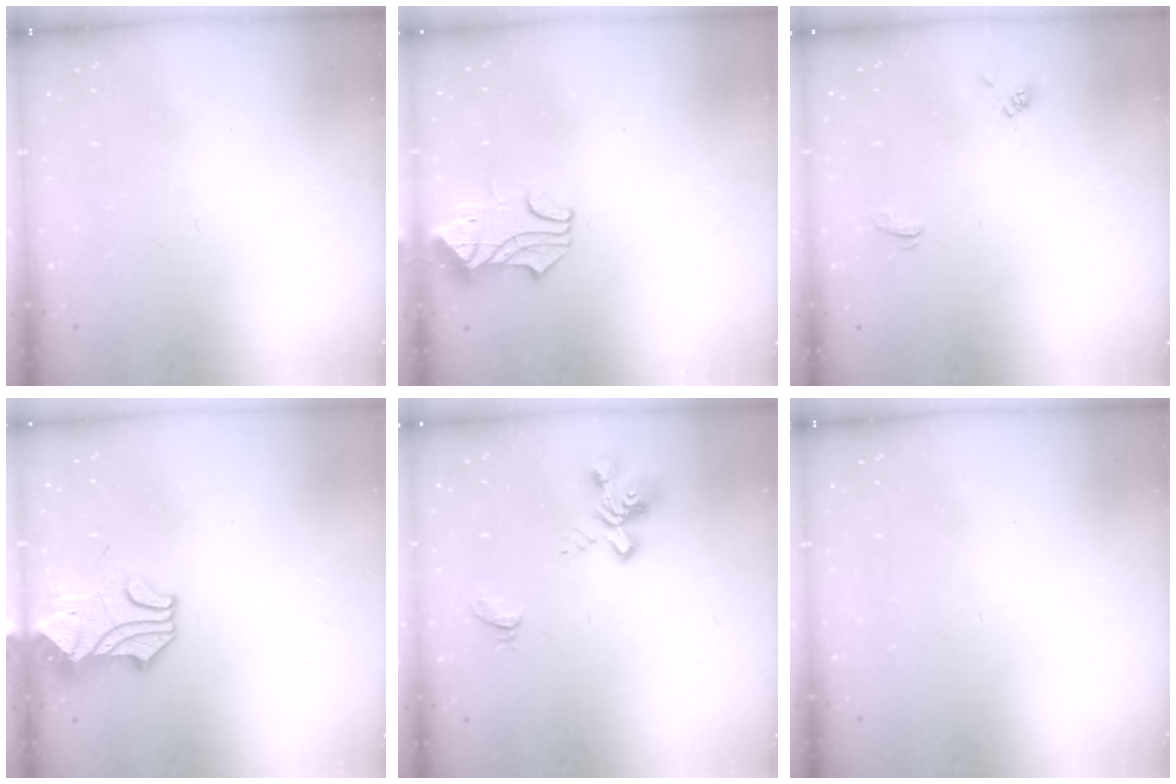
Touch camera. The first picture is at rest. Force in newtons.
{"total": 1.2, "press": 0.9, "slide": 0.8}
{"total": 1.4, "press": 1.4, "slide": 0.4}
{"total": 2.7, "press": 2.4, "slide": 1.1}
{"total": 2.9, "press": 2.7, "slide": 1.2}
{"total": 0.0}